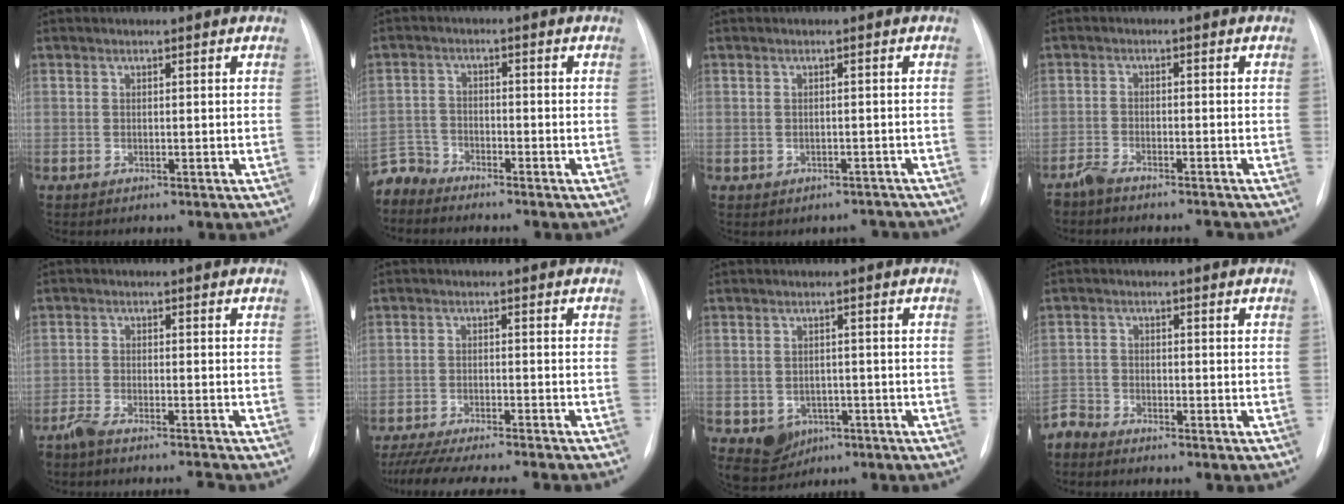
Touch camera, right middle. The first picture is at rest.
{"total": 4.0, "force": [-3.9, 0.4, -0.9], "torque": [0.017, -0.007, -0.077]}
{"total": 2.4, "force": [-1.8, 1.5, 0.2], "torque": [-0.002, 0.018, -0.019]}
{"total": 3.7, "force": [-3.5, 0.3, 1.1], "torque": [-0.022, -0.009, -0.063]}
{"total": 4.2, "force": [-3.9, -0.5, 1.4], "torque": [-0.028, -0.011, -0.069]}
{"total": 15.9, "force": [-14.2, 0.7, 7.1], "torque": [-0.117, -0.027, -0.205]}
{"total": 4.9, "force": [-2.0, 4.1, 1.6], "torque": [-0.026, 0.006, -0.016]}
{"total": 2.8, "force": [-2.7, 0.2, -0.5], "torque": [0.014, -0.010, -0.056]}